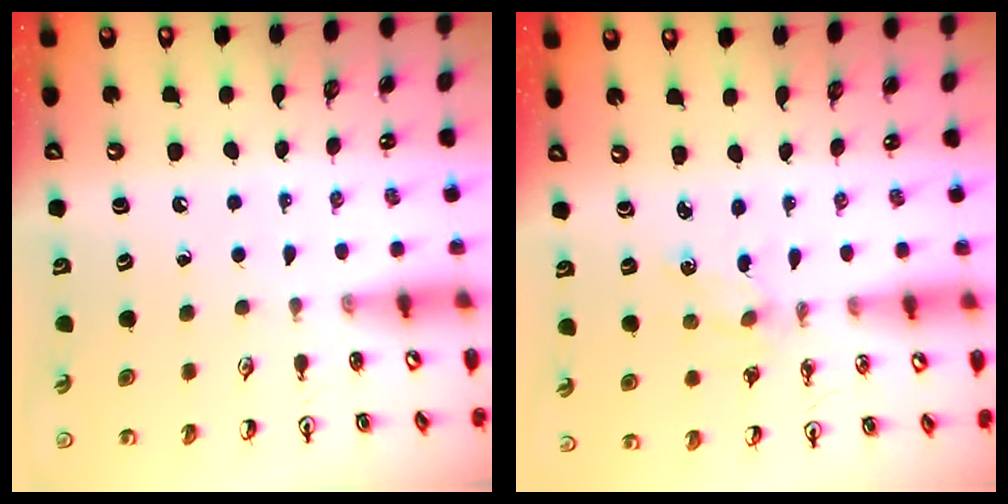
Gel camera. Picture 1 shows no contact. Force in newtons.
{"total": 1.2, "press": 1.2, "slide": 0.2}